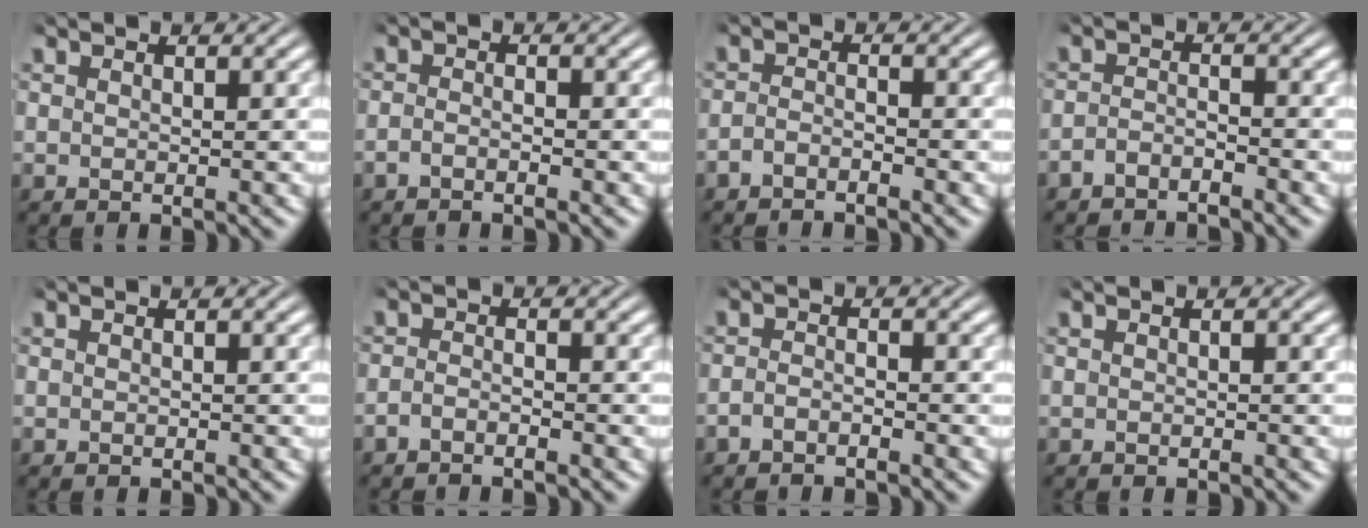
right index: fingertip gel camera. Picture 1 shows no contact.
{"total": 1.3, "force": [-1.2, 0.3, 0.6], "torque": [-0.011, -0.003, -0.024]}
{"total": 2.0, "force": [-1.9, 0.4, 0.3], "torque": [-0.010, -0.010, -0.033]}
{"total": 2.5, "force": [-2.4, 0.6, 0.4], "torque": [-0.006, -0.010, -0.042]}
{"total": 0.0}
{"total": 1.7, "force": [-1.6, 0.3, 0.4], "torque": [-0.010, -0.006, -0.030]}
{"total": 1.7, "force": [-1.6, 0.3, 0.5], "torque": [-0.010, -0.006, -0.029]}
{"total": 0.0}